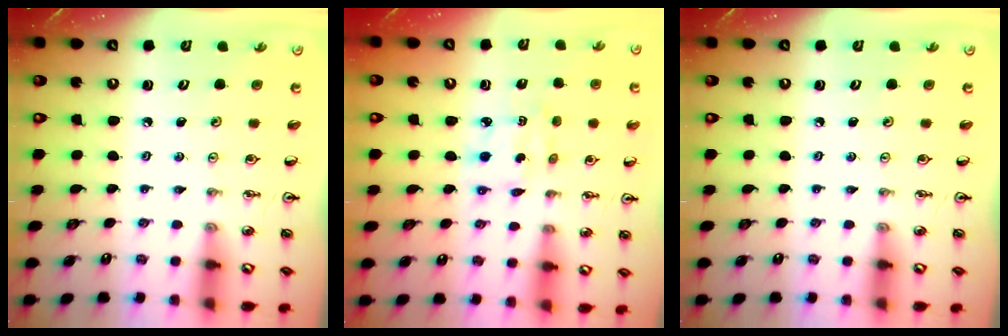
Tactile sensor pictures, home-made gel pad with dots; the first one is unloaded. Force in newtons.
{"total": 3.6, "press": 3.6, "slide": 0.1}
{"total": 0.0}